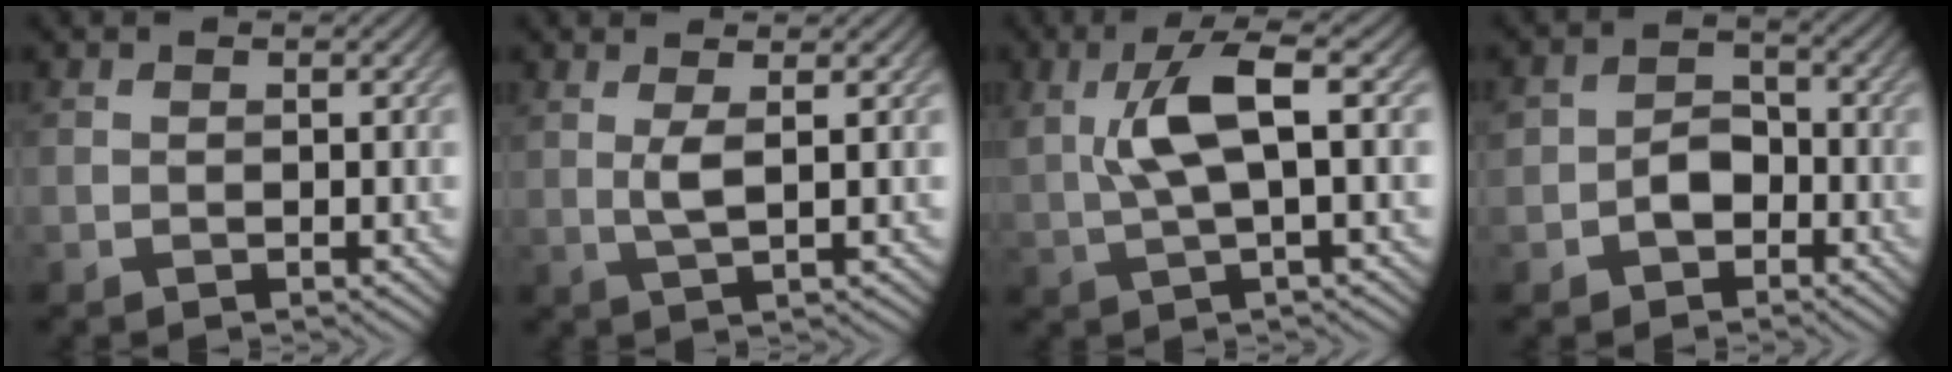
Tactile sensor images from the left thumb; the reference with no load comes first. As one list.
[{"total": 2.3, "force": [1.1, 0.1, 2.0], "torque": [-0.040, 0.006, 0.020]}, {"total": 6.4, "force": [1.8, 1.5, 5.9], "torque": [-0.128, 0.014, 0.032]}, {"total": 3.7, "force": [-1.5, 2.8, 1.8], "torque": [-0.026, 0.009, -0.036]}]